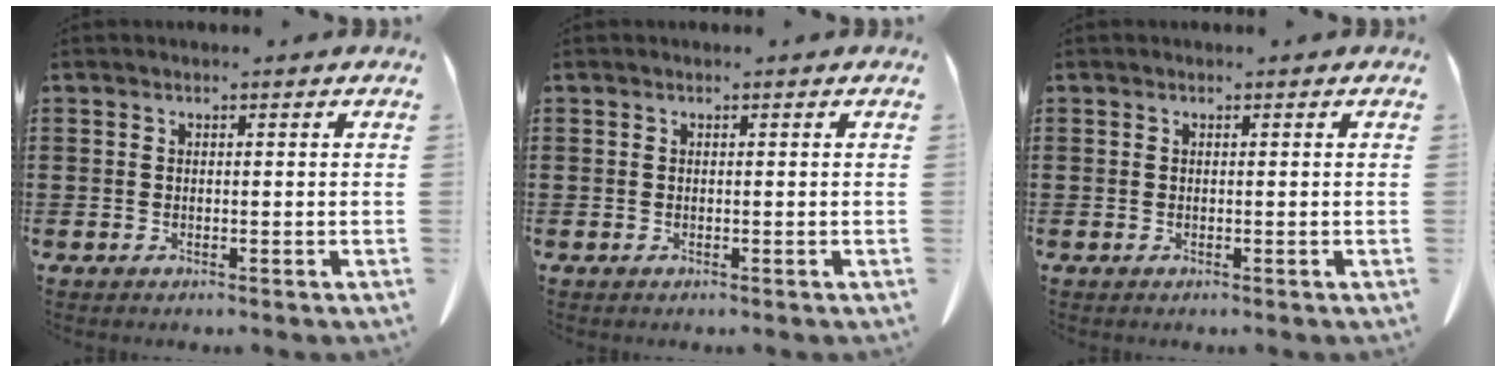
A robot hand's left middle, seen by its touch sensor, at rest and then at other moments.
{"total": 0.0}
{"total": 0.0}